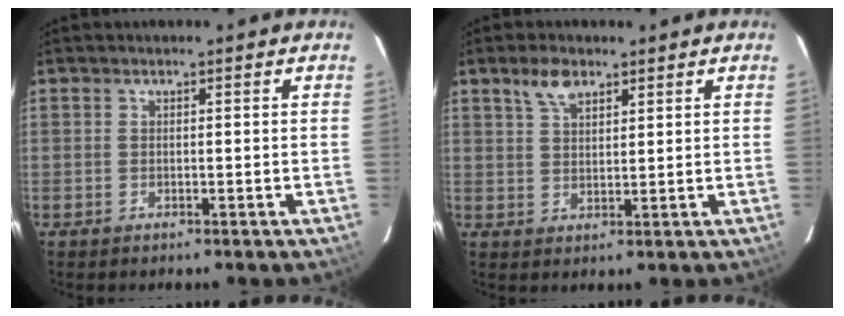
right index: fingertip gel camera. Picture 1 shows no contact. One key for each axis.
{"total": 4.2, "fx": 3.1, "fy": 1.7, "fz": 2.2, "tx": -0.039, "ty": 0.007, "tz": 0.058}